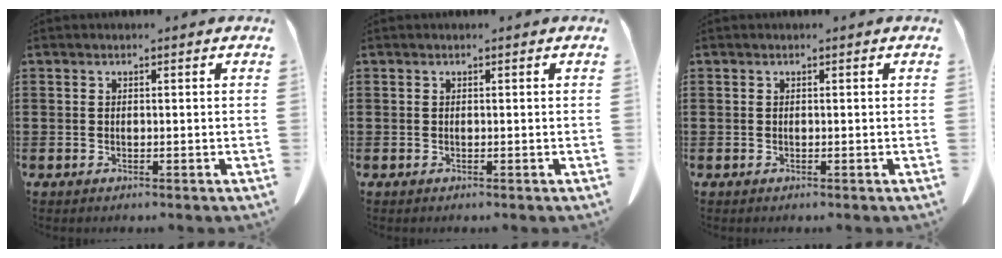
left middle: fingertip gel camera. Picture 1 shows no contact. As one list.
[{"total": 0.0}, {"total": 0.0}]